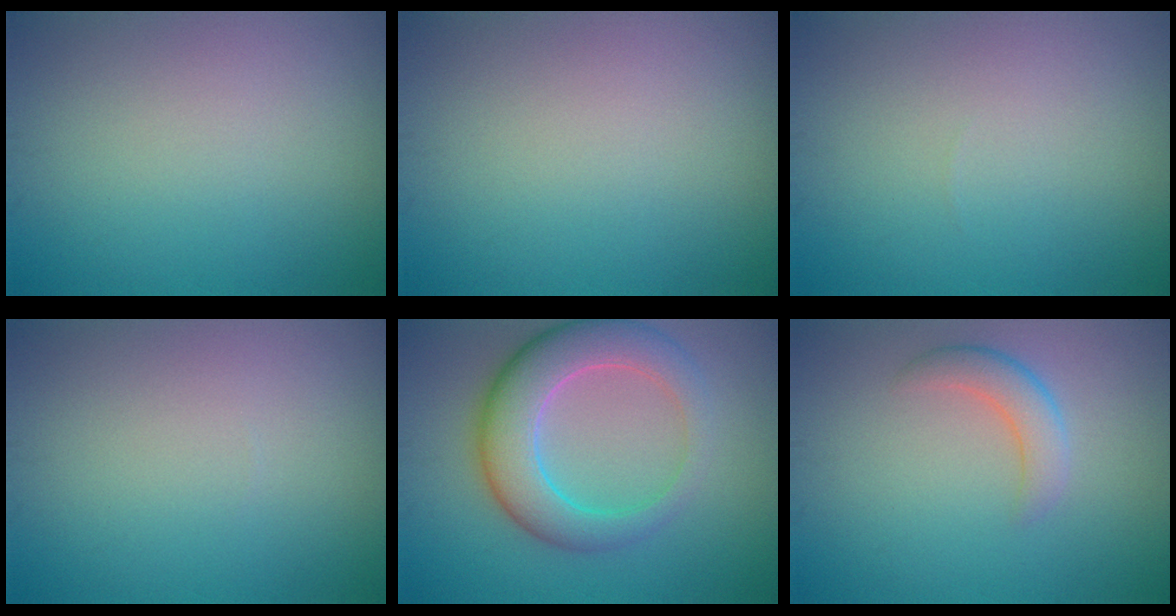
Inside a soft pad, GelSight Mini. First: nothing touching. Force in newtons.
{"total": 0.0}
{"total": 0.0}
{"total": 0.0}
{"total": 7.0, "press": 6.9, "slide": 0.7}
{"total": 2.5, "press": 2.5, "slide": 0.1}